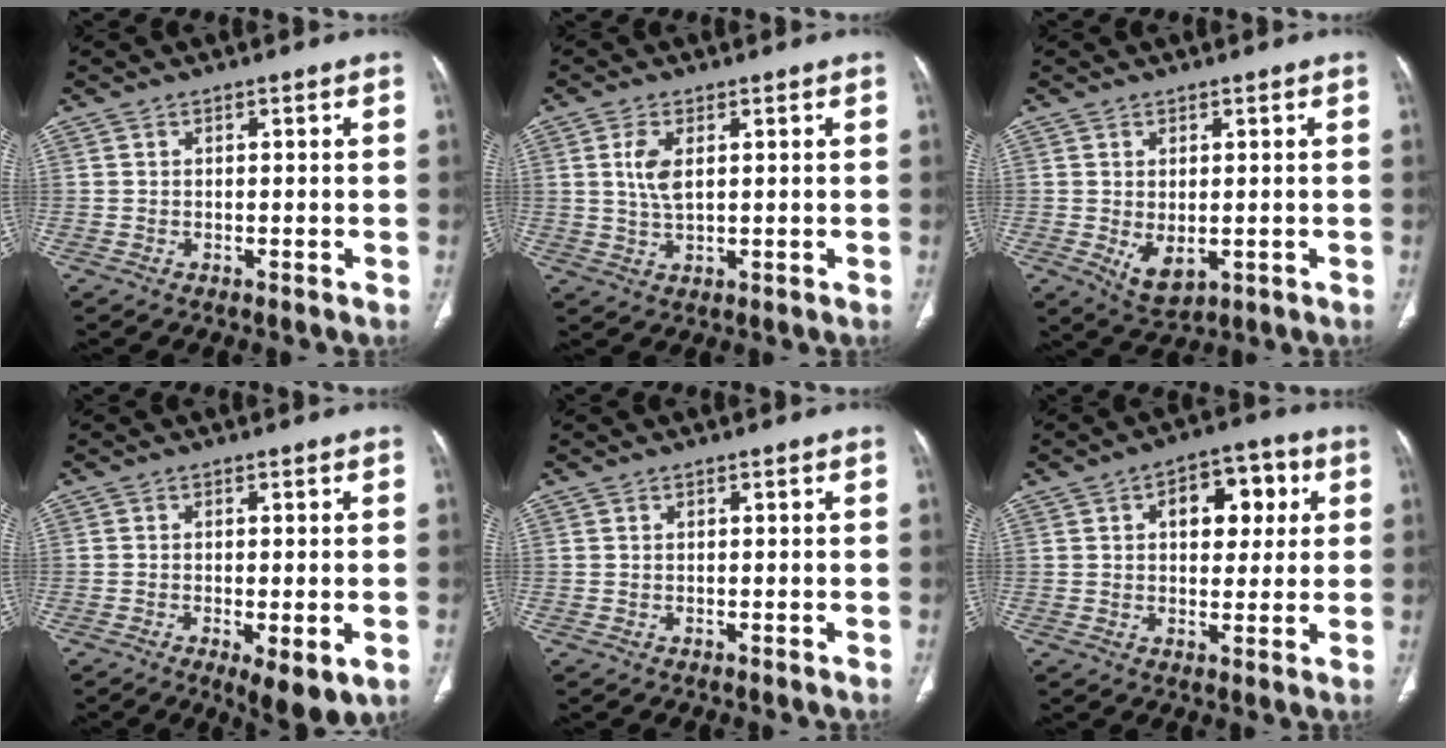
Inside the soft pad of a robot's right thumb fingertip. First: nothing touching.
{"total": 4.7, "force": [1.3, 2.1, 4.0], "torque": [-0.087, -0.007, 0.028]}
{"total": 5.1, "force": [-0.8, 2.9, 4.2], "torque": [-0.067, -0.009, 0.004]}
{"total": 7.5, "force": [-2.6, 2.5, 6.5], "torque": [-0.096, -0.013, -0.035]}
{"total": 0.0}
{"total": 10.4, "force": [3.0, 6.4, 7.7], "torque": [-0.065, 0.009, 0.039]}